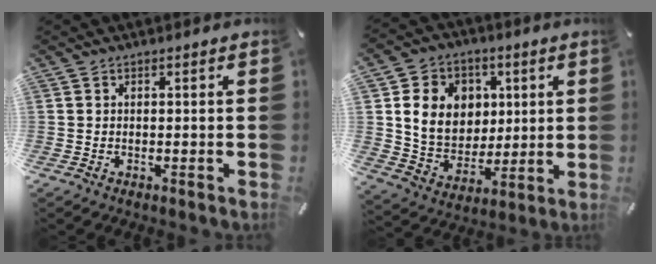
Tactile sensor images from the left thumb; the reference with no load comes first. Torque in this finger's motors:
{"motor_torque": [1.18, 1.14, 0.40, -0.09, 0.13]}